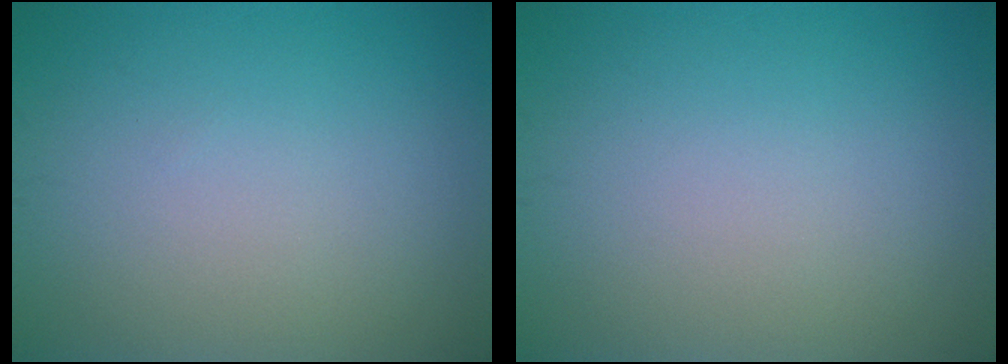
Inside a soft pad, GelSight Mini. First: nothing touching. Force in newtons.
{"total": 0.0}